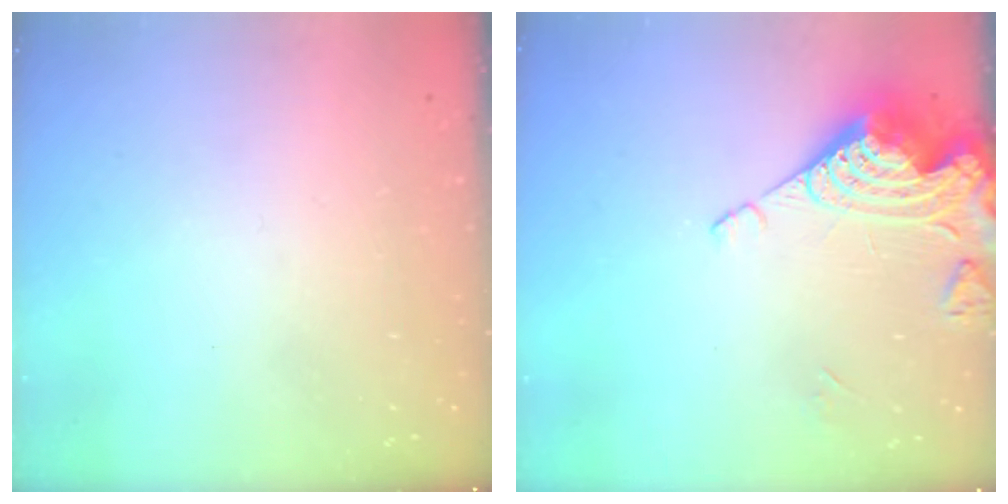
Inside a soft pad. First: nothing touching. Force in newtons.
{"total": 14.8, "press": 14.7, "slide": 1.4}